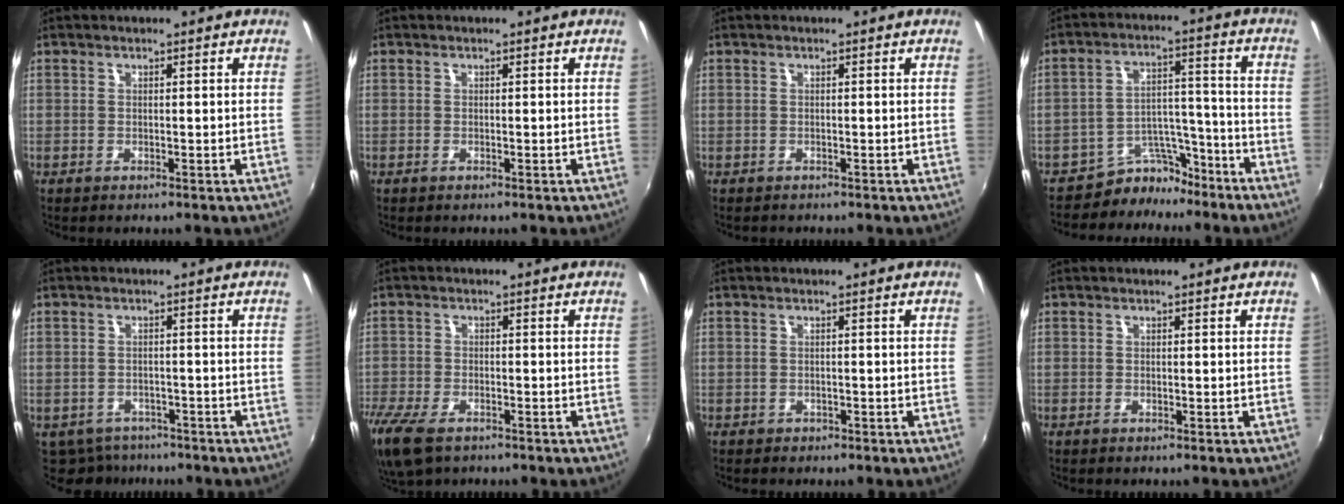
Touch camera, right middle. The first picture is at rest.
{"total": 0.0}
{"total": 0.7, "force": [-0.5, 0.4, -0.1], "torque": [0.000, -0.002, -0.009]}
{"total": 8.1, "force": [-7.1, 3.9, 0.8], "torque": [-0.010, 0.042, -0.112]}
{"total": 7.3, "force": [-5.7, 4.2, 2.0], "torque": [-0.058, -0.020, -0.081]}
{"total": 11.5, "force": [-7.8, 5.4, 6.5], "torque": [-0.173, -0.046, -0.150]}
{"total": 1.1, "force": [-0.8, 0.8, 0.1], "torque": [-0.006, -0.002, -0.010]}
{"total": 0.0}